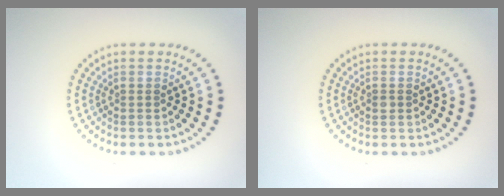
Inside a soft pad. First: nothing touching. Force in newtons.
{"total": 0.7, "press": 0.7, "slide": 0.1}